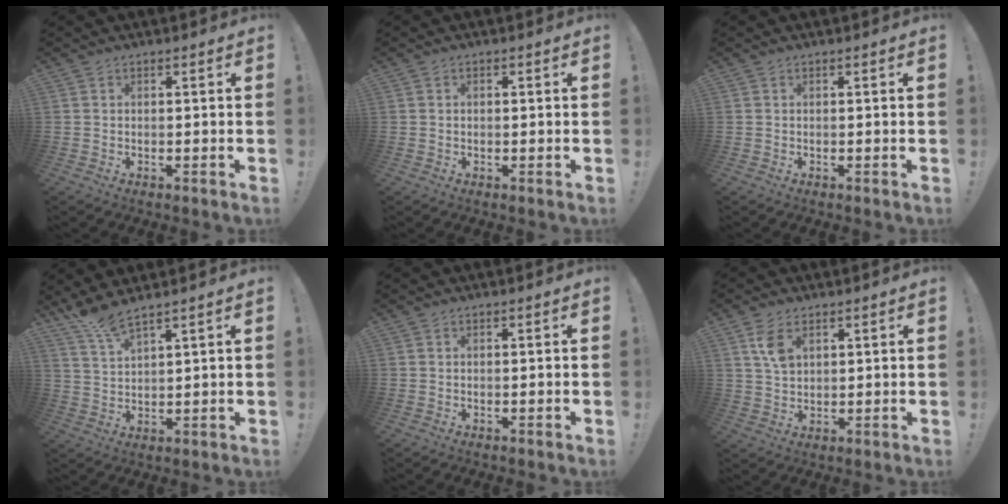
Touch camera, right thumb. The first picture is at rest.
{"total": 0.5, "force": [-0.1, 0.3, 0.4], "torque": [-0.003, -0.001, -0.003]}
{"total": 0.0}
{"total": 6.2, "force": [5.3, 0.6, 3.3], "torque": [-0.069, -0.028, 0.094]}
{"total": 0.0}
{"total": 6.4, "force": [2.9, 3.7, 4.4], "torque": [-0.073, -0.010, 0.053]}